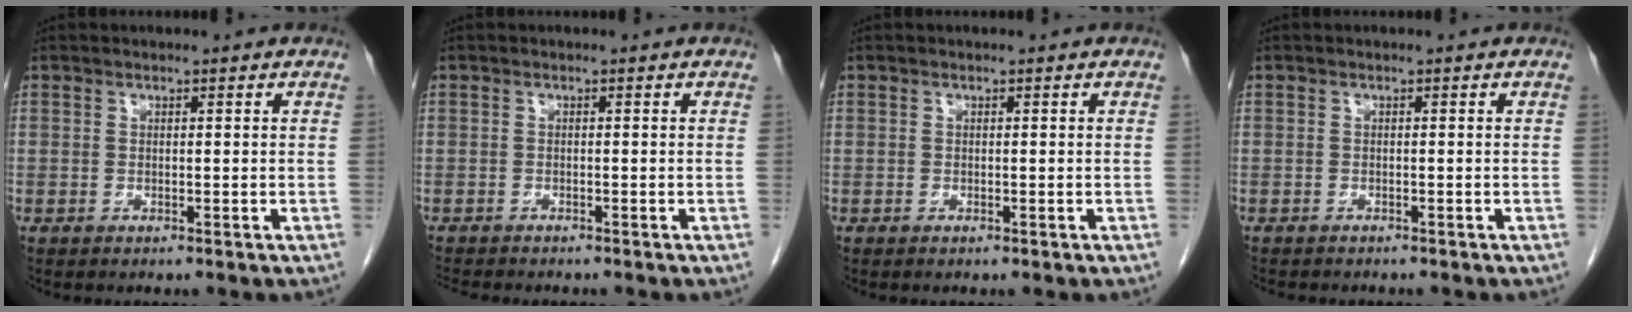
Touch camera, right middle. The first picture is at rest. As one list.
[{"total": 4.2, "force": [-3.8, 0.8, 1.7], "torque": [-0.029, -0.011, -0.056]}, {"total": 0.0}, {"total": 3.2, "force": [-2.8, 0.9, 1.2], "torque": [-0.024, -0.008, -0.034]}]